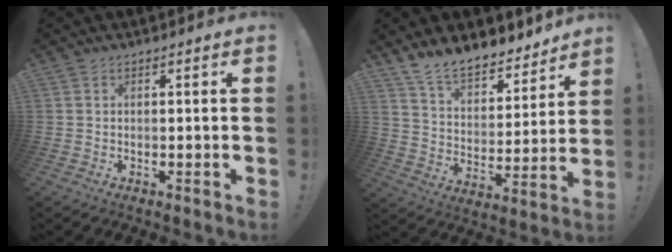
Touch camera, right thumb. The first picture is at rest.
{"total": 11.5, "force": [10.5, 3.7, 3.1], "torque": [-0.060, -0.086, 0.192]}